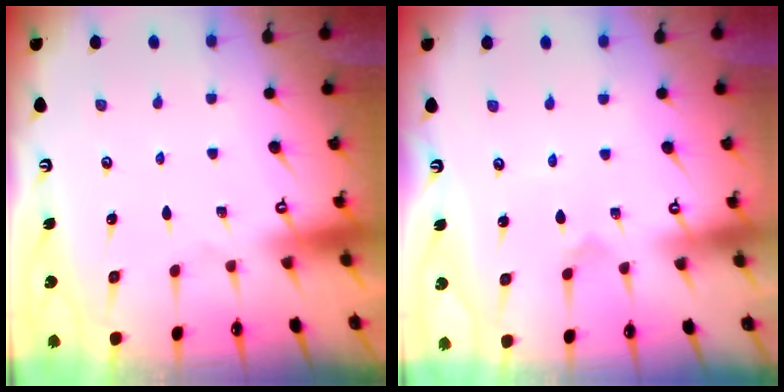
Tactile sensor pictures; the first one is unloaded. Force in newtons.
{"total": 2.9, "press": 2.9, "slide": 0.2}